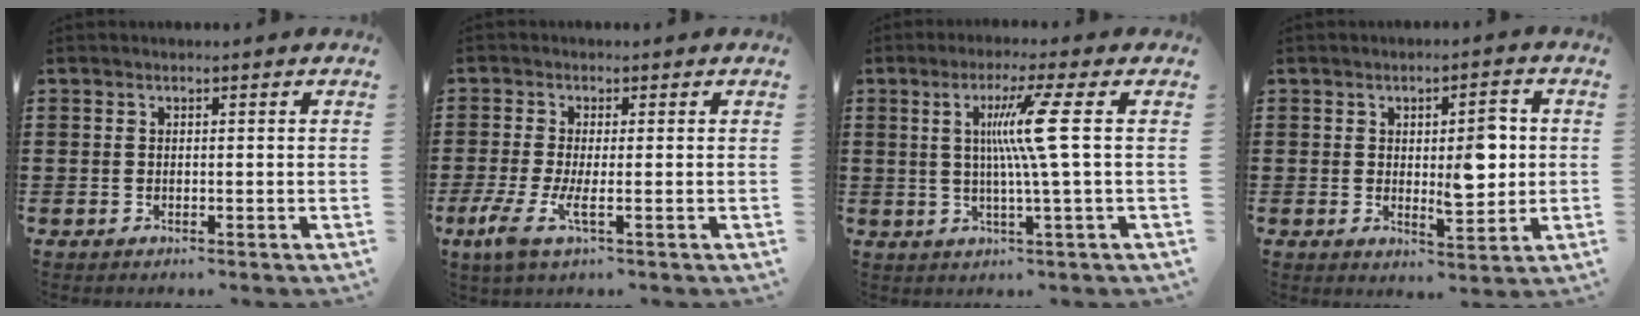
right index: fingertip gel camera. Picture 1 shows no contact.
{"total": 4.3, "force": [-1.4, 0.5, 4.1], "torque": [-0.100, -0.019, -0.029]}
{"total": 8.6, "force": [1.4, -1.3, 8.3], "torque": [-0.162, -0.002, 0.010]}
{"total": 6.1, "force": [0.8, 2.6, 5.5], "torque": [-0.073, -0.006, 0.005]}